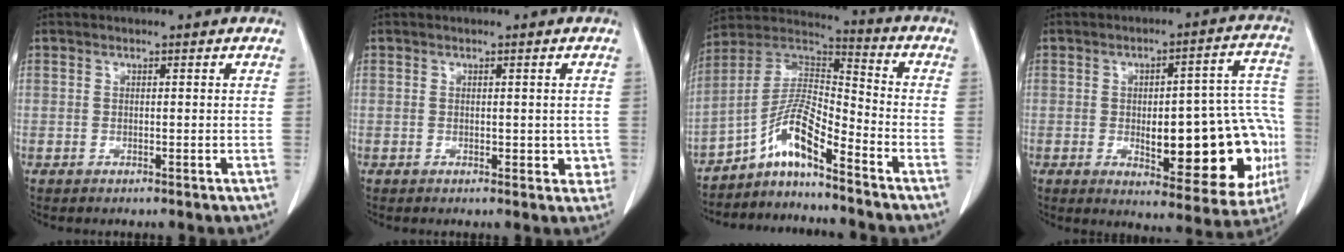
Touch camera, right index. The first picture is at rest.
{"total": 2.5, "force": [-0.2, 1.7, 1.8], "torque": [-0.011, 0.002, 0.001]}
{"total": 9.7, "force": [-6.4, 1.2, 7.2], "torque": [-0.147, 0.022, -0.121]}
{"total": 20.3, "force": [-3.7, 6.8, 18.8], "torque": [-0.166, 0.039, -0.019]}